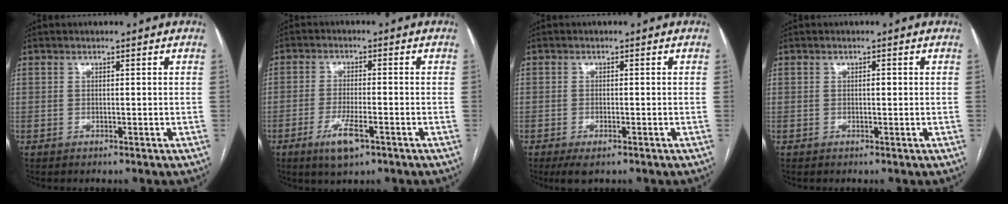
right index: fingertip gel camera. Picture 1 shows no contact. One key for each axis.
{"total": 5.9, "fx": -3.1, "fy": 1.2, "fz": 4.8, "tx": -0.096, "ty": -0.009, "tz": -0.050}
{"total": 3.2, "fx": -2.0, "fy": 1.0, "fz": 2.4, "tx": -0.043, "ty": -0.005, "tz": -0.028}
{"total": 0.7, "fx": 0.0, "fy": 0.3, "fz": 0.6, "tx": -0.009, "ty": 0.002, "tz": -0.001}